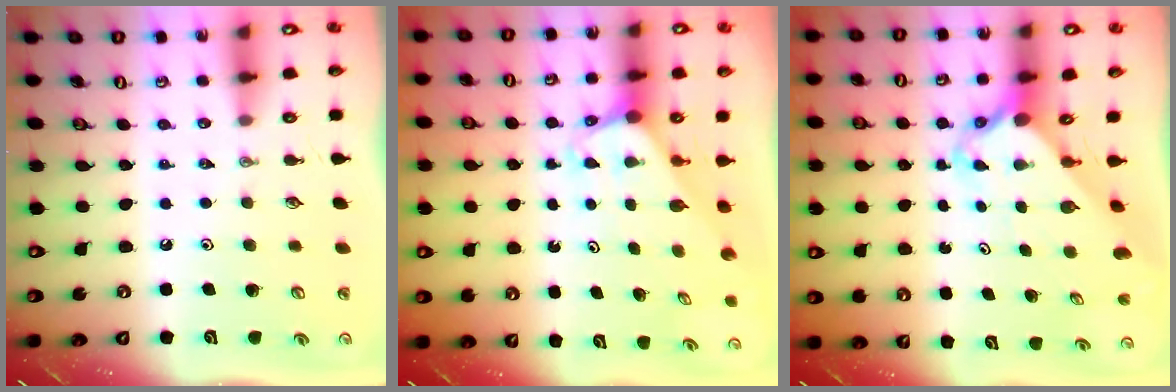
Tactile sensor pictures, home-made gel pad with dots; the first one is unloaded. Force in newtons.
{"total": 1.9, "press": 1.9, "slide": 0.1}
{"total": 2.7, "press": 2.7, "slide": 0.2}